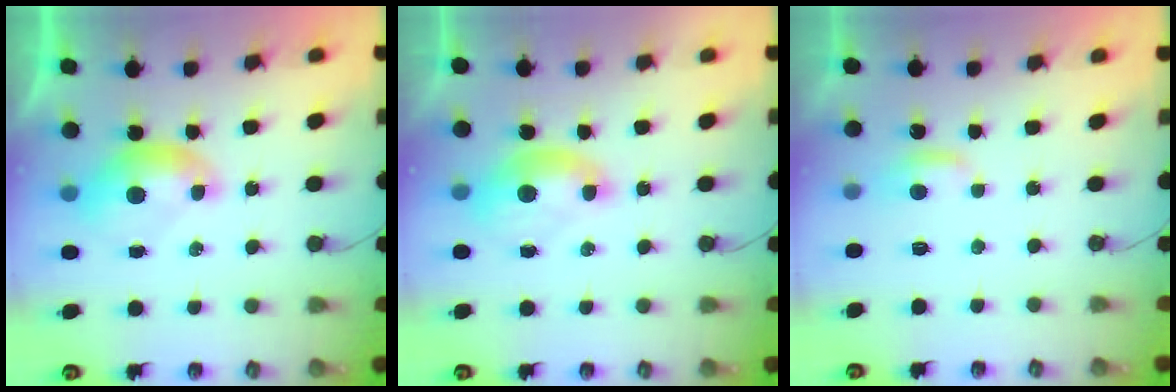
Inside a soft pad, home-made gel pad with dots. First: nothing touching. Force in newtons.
{"total": 1.5, "press": 1.4, "slide": 0.6}
{"total": 1.8, "press": 1.8, "slide": 0.4}